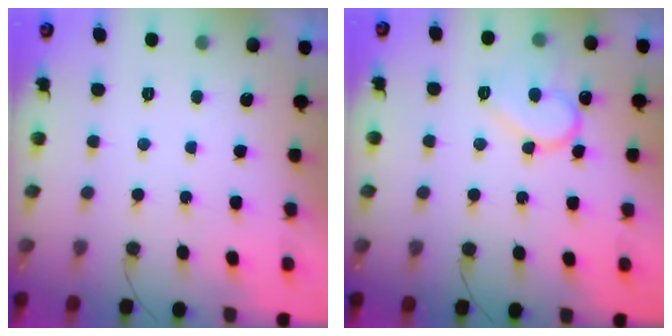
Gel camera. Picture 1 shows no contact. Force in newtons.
{"total": 11.8, "press": 11.7, "slide": 1.0}